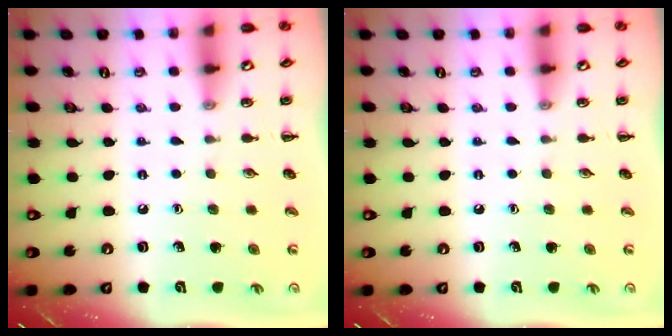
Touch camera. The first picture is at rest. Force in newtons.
{"total": 0.0}